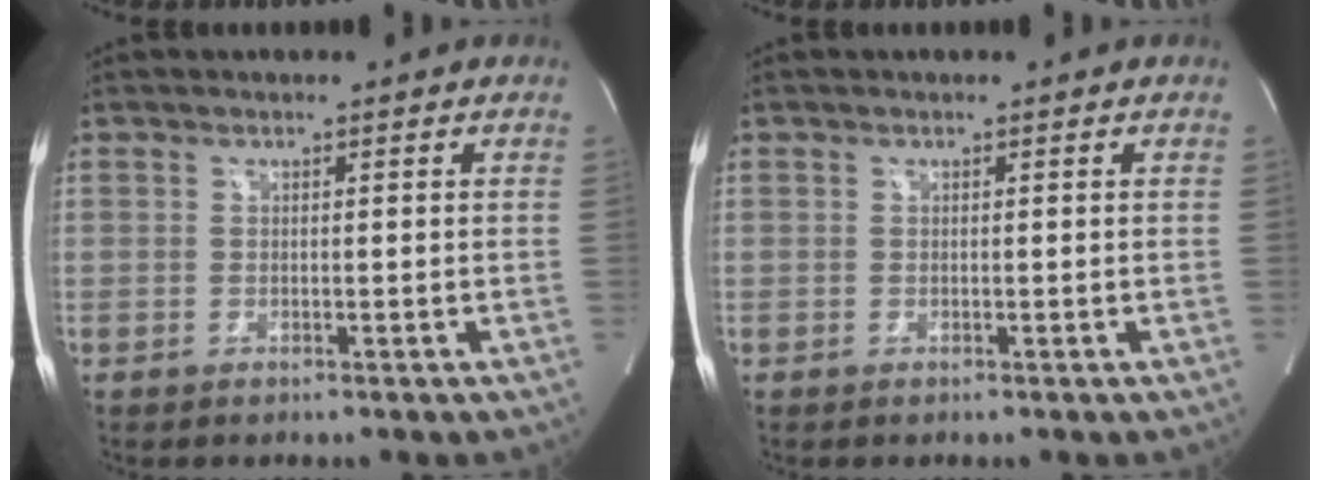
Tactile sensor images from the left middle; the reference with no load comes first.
{"total": 0.0}